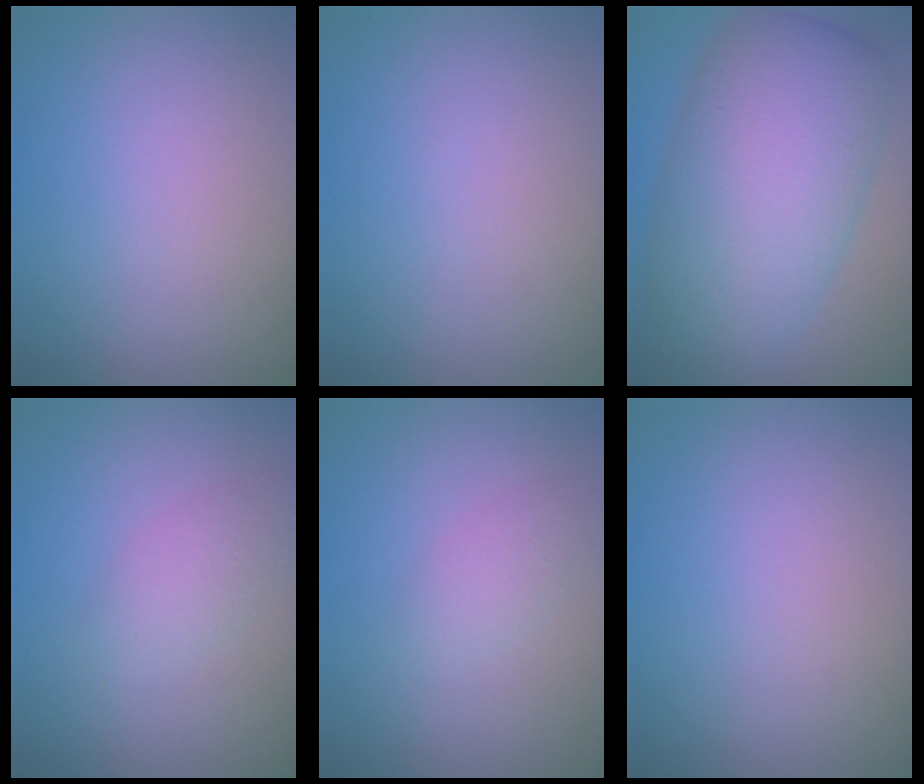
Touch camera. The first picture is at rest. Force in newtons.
{"total": 0.0}
{"total": 11.6, "press": 11.6, "slide": 0.3}
{"total": 2.2, "press": 2.2, "slide": 0.0}
{"total": 1.8, "press": 1.8, "slide": 0.1}
{"total": 0.0}